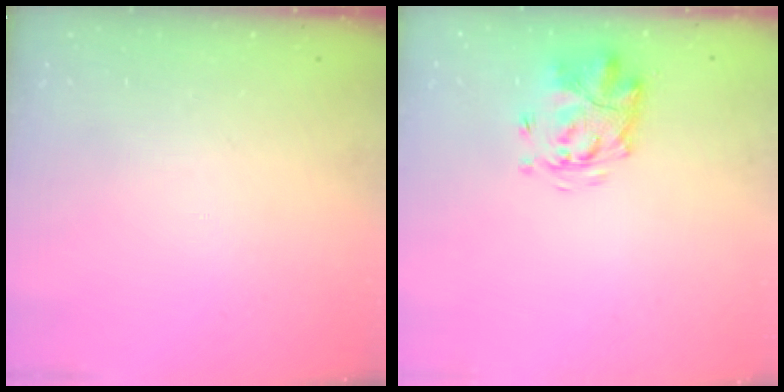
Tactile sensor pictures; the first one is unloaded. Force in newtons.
{"total": 3.5, "press": 3.3, "slide": 1.1}